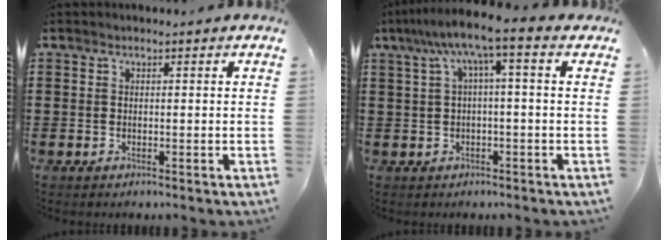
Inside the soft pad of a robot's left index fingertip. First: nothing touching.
{"total": 5.6, "force": [0.9, 0.4, 5.5], "torque": [-0.117, -0.006, 0.007]}